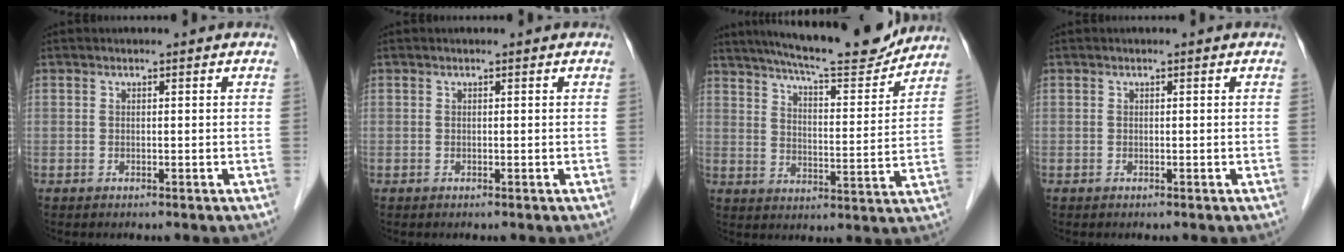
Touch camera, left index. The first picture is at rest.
{"total": 0.0}
{"total": 17.0, "force": [15.3, 1.8, 7.1], "torque": [-0.115, -0.008, 0.217]}
{"total": 0.0}